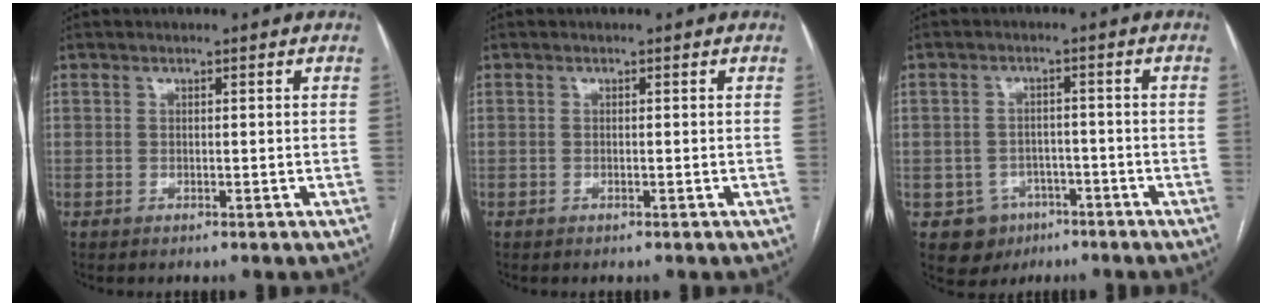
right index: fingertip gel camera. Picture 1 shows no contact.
{"total": 0.0}
{"total": 5.7, "force": [-2.8, 4.9, 0.5], "torque": [-0.005, 0.012, -0.034]}